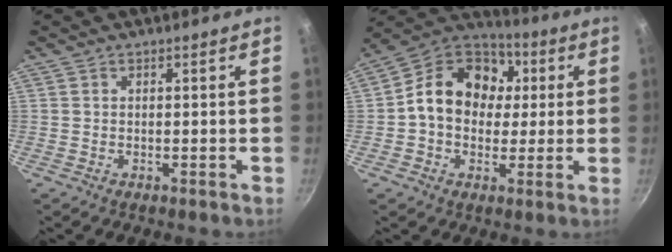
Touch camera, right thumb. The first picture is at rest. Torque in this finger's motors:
{"motor_torque": [1.60, 2.19, 1.37, -0.26, 0.09]}